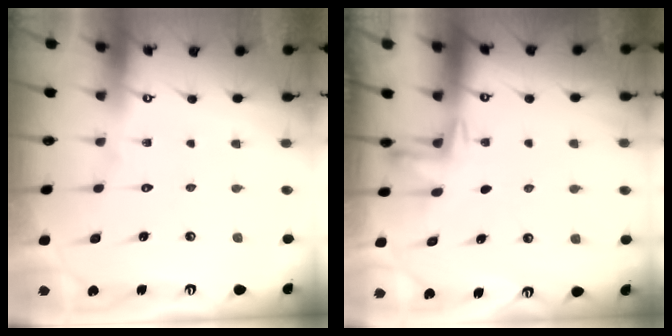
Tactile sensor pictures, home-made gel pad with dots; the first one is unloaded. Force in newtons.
{"total": 2.2, "press": 2.1, "slide": 0.4}